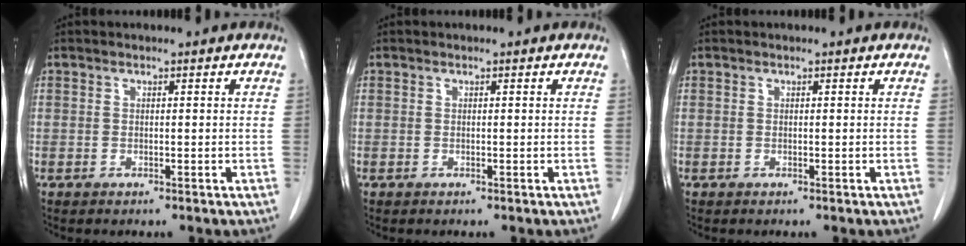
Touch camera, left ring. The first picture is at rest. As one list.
[{"total": 0.0}, {"total": 0.0}]